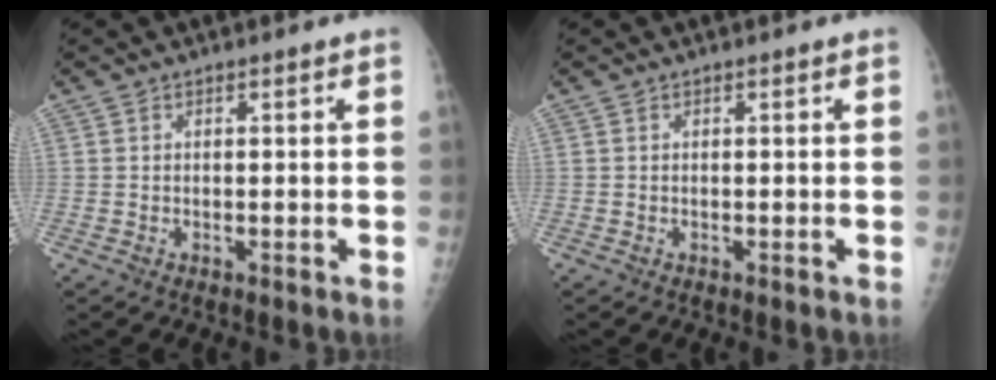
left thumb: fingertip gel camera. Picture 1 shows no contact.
{"total": 0.0}